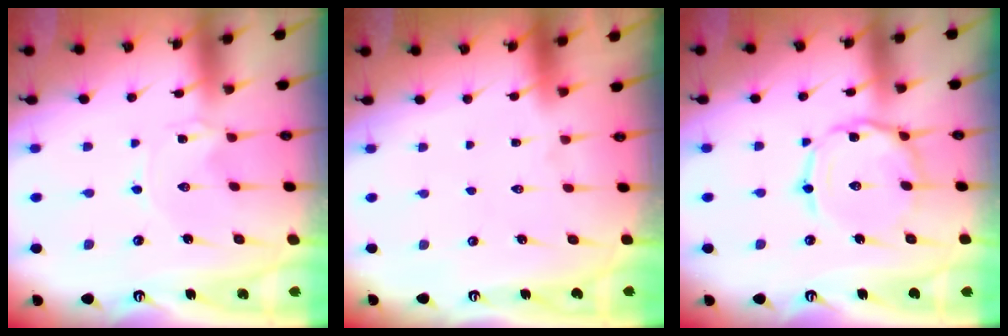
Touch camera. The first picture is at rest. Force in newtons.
{"total": 1.5, "press": 1.5, "slide": 0.1}
{"total": 7.1, "press": 7.0, "slide": 0.3}